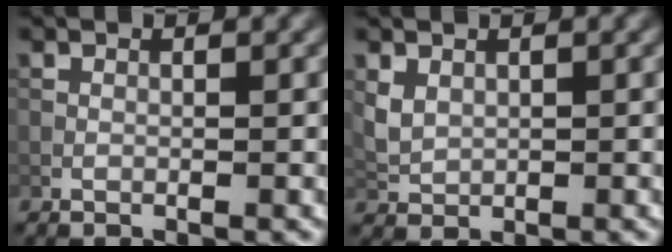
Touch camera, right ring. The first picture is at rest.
{"total": 2.0, "force": [1.3, 1.2, 1.0], "torque": [-0.024, 0.001, 0.027]}